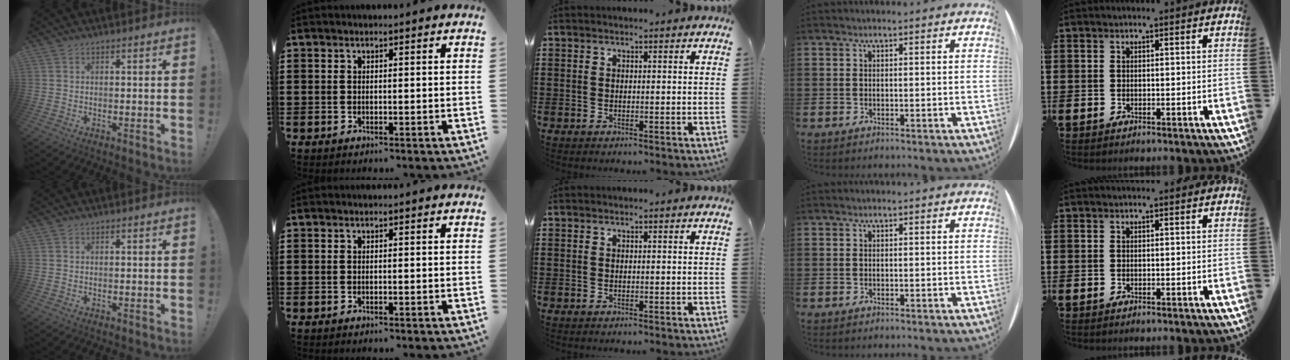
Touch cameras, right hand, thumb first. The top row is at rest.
{}